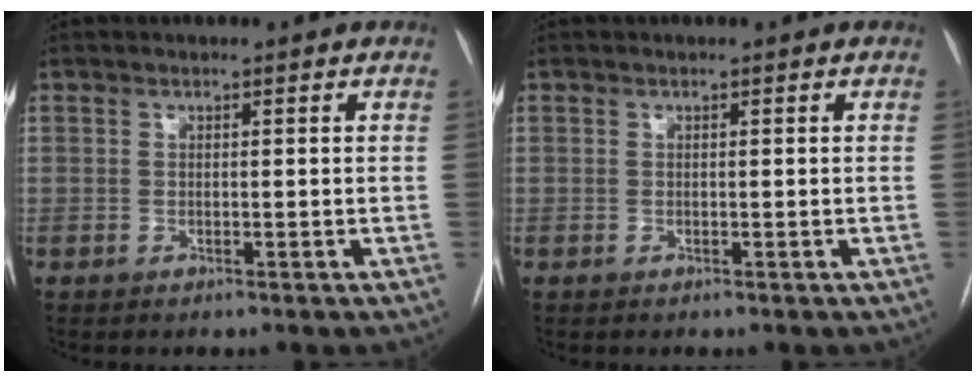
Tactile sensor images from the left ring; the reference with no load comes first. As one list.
[{"total": 0.0}]